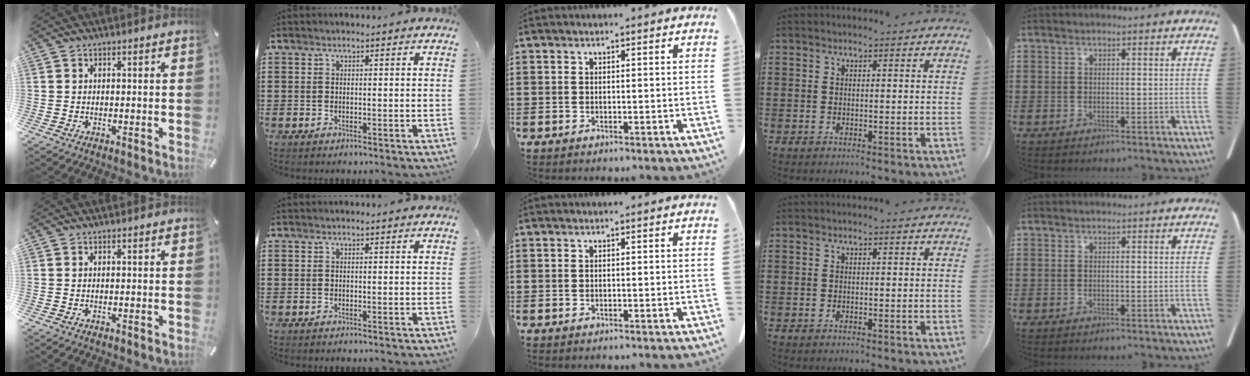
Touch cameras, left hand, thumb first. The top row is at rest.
{}